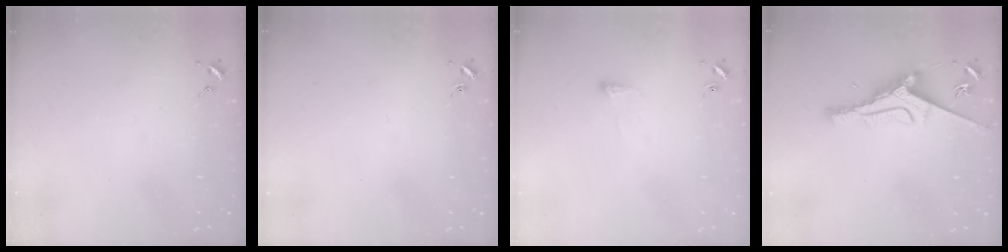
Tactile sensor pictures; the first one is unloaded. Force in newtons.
{"total": 0.8, "press": 0.8, "slide": 0.2}
{"total": 4.0, "press": 4.0, "slide": 0.5}
{"total": 9.6, "press": 9.6, "slide": 0.7}